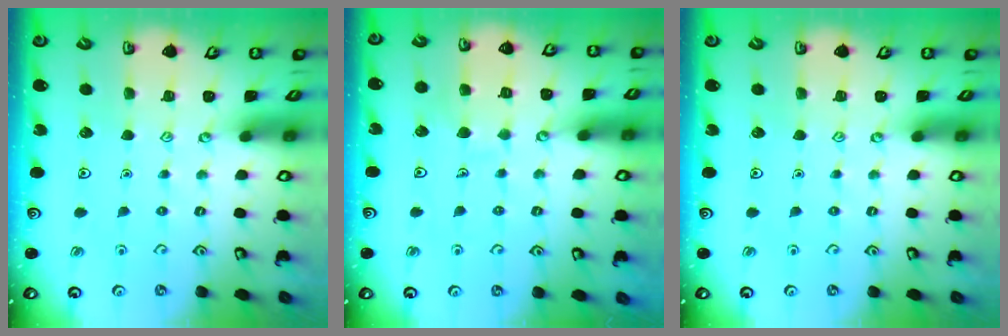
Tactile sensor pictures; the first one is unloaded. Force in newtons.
{"total": 5.8, "press": 5.7, "slide": 0.6}
{"total": 0.0}